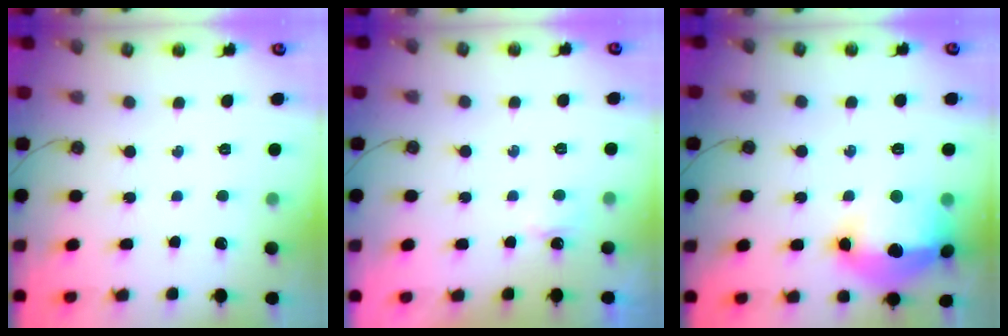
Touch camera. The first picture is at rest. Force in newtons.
{"total": 2.7, "press": 2.6, "slide": 0.5}
{"total": 18.6, "press": 18.5, "slide": 2.0}